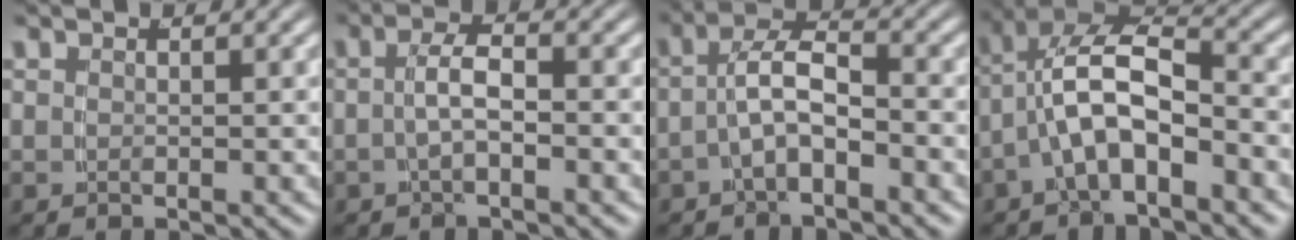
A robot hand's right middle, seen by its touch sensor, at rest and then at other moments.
{"total": 2.5, "force": [-0.9, 0.3, 2.3], "torque": [-0.036, 0.005, -0.016]}
{"total": 3.7, "force": [-1.4, 1.6, 3.1], "torque": [-0.055, -0.001, -0.027]}
{"total": 6.9, "force": [-0.9, 4.5, 5.1], "torque": [-0.110, -0.026, -0.009]}